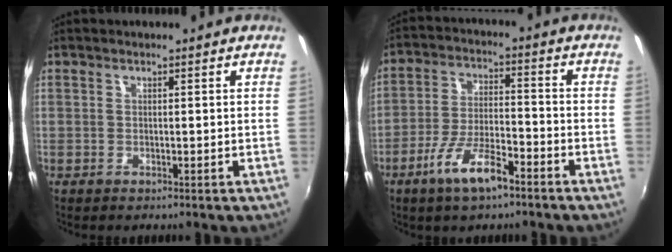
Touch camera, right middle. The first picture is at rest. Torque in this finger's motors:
{"motor_torque": [1.16, -0.98, 0.23, 0.07]}